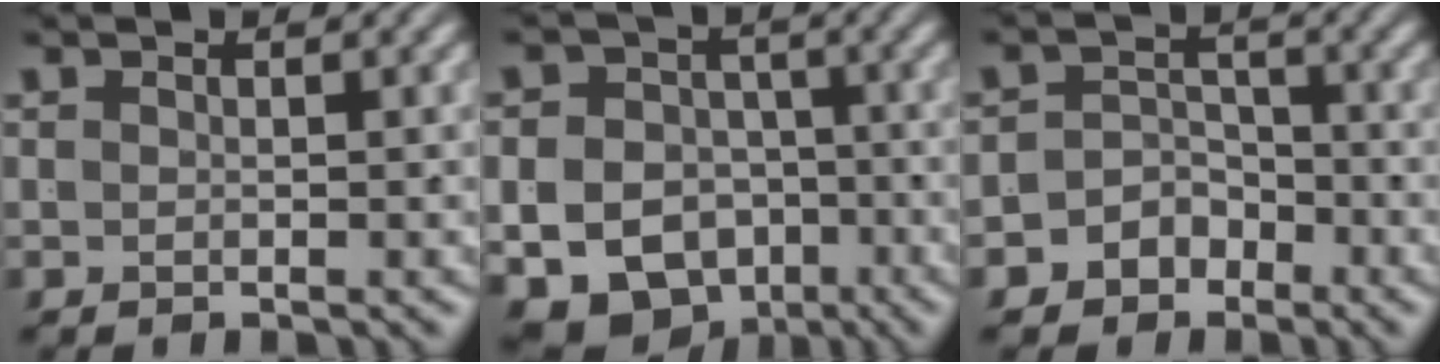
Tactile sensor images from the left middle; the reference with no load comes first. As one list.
[{"total": 16.6, "force": [-6.6, 14.3, 5.2], "torque": [-0.120, -0.073, -0.106]}, {"total": 5.7, "force": [-3.2, 4.5, 1.3], "torque": [-0.032, -0.014, -0.058]}]